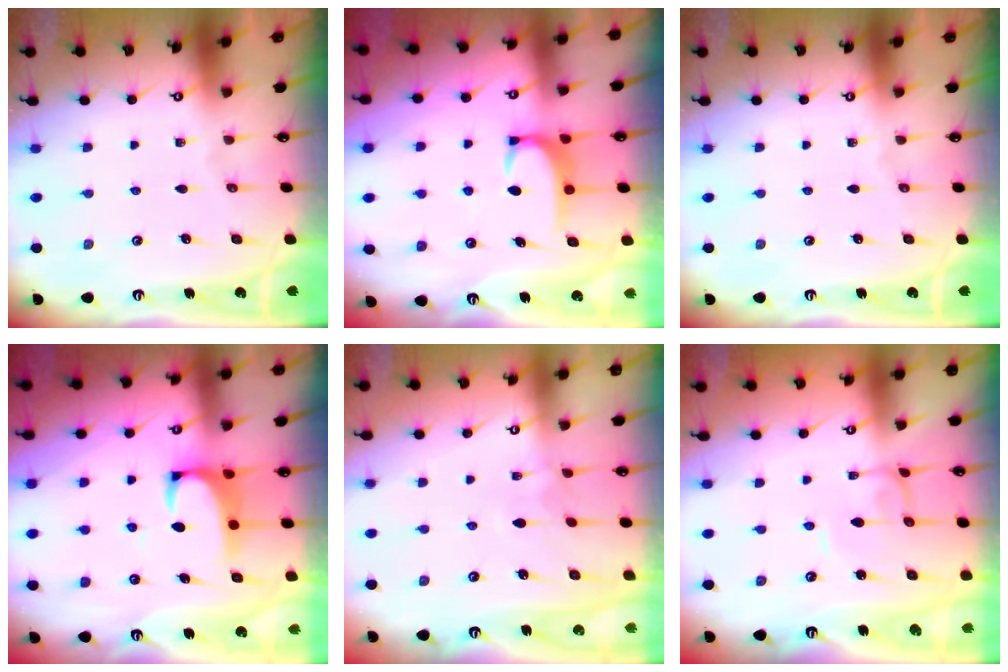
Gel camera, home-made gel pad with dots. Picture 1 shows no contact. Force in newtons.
{"total": 3.5, "press": 3.5, "slide": 0.4}
{"total": 0.0}
{"total": 2.1, "press": 1.9, "slide": 0.9}
{"total": 3.3, "press": 3.3, "slide": 0.2}
{"total": 2.4, "press": 2.4, "slide": 0.1}